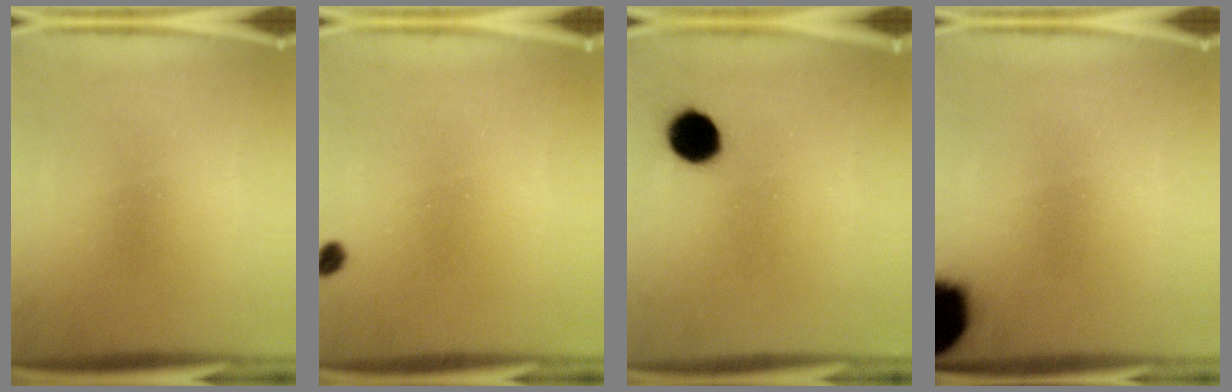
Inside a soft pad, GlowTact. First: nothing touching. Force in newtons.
{"total": 1.2}
{"total": 7.4}
{"total": 17.5}